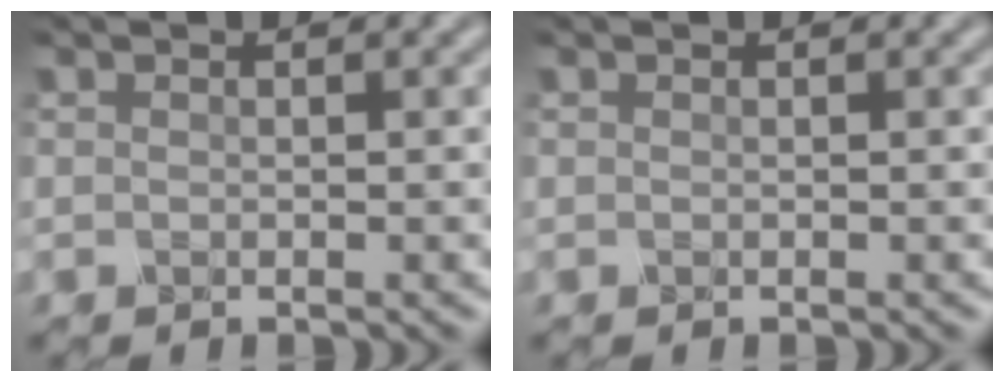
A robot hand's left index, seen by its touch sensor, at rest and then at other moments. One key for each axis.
{"total": 0.0}